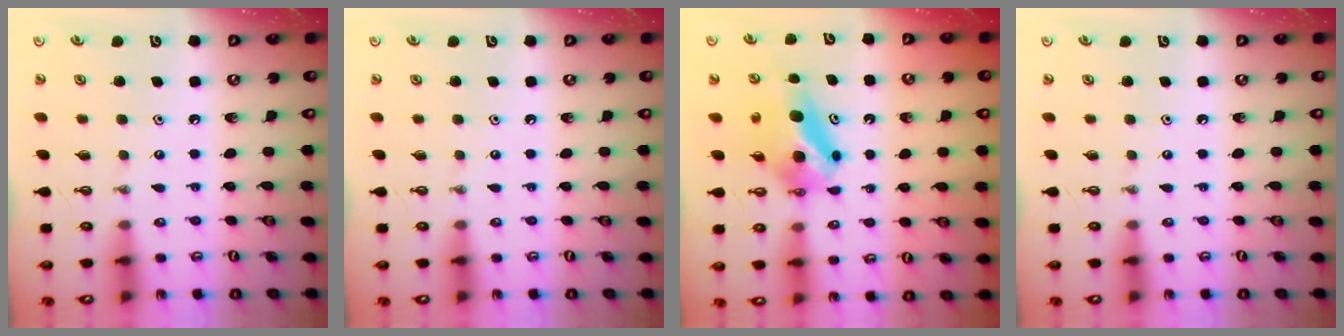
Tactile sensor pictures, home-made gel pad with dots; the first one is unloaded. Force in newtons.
{"total": 0.0}
{"total": 8.4, "press": 5.9, "slide": 5.9}
{"total": 0.0}